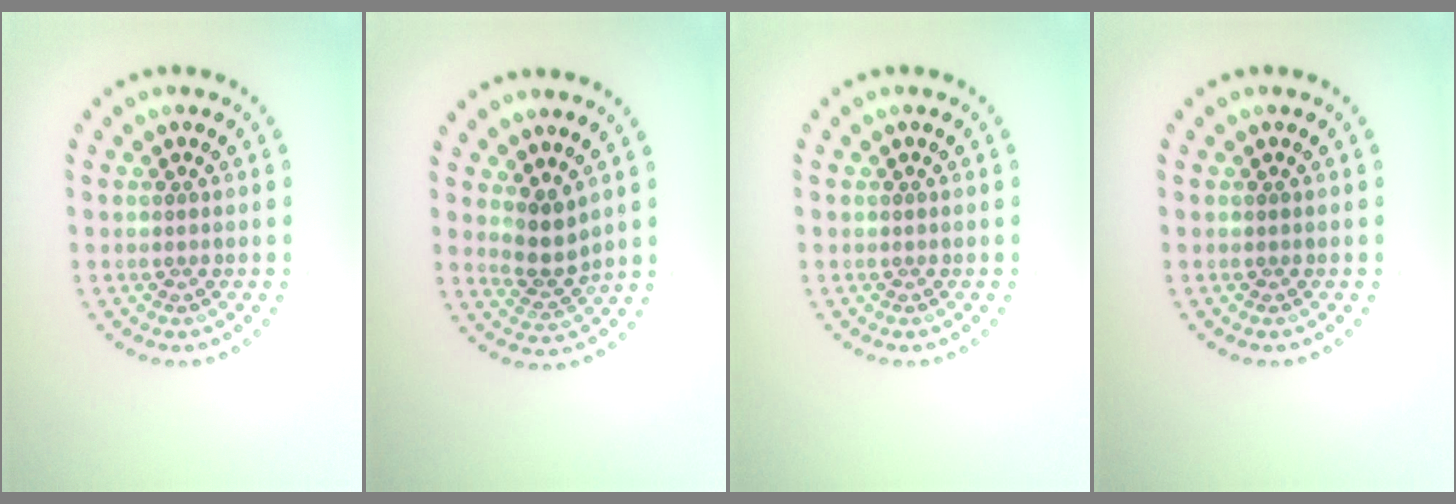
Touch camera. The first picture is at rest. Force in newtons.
{"total": 2.6, "press": 2.0, "slide": 1.7}
{"total": 0.0}
{"total": 0.0}